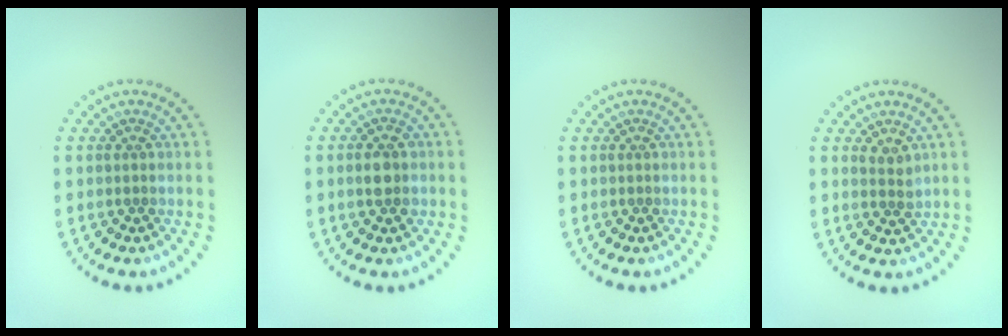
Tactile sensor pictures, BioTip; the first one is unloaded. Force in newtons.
{"total": 2.3, "press": 2.3, "slide": 0.3}
{"total": 0.0}
{"total": 1.4, "press": 1.2, "slide": 0.7}